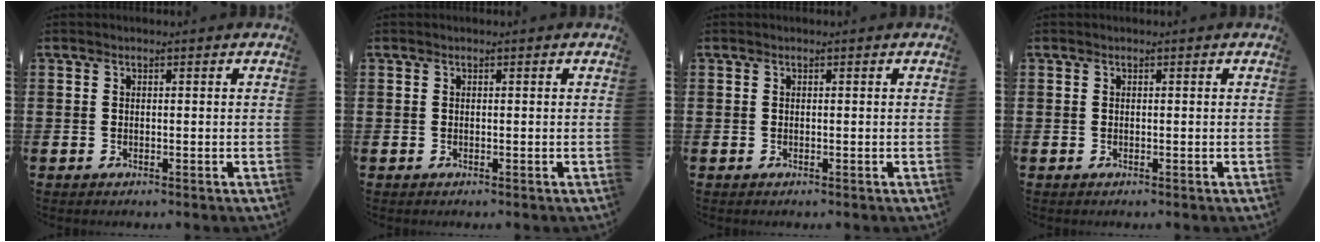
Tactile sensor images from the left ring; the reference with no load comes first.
{"total": 0.0}
{"total": 0.0}
{"total": 0.0}